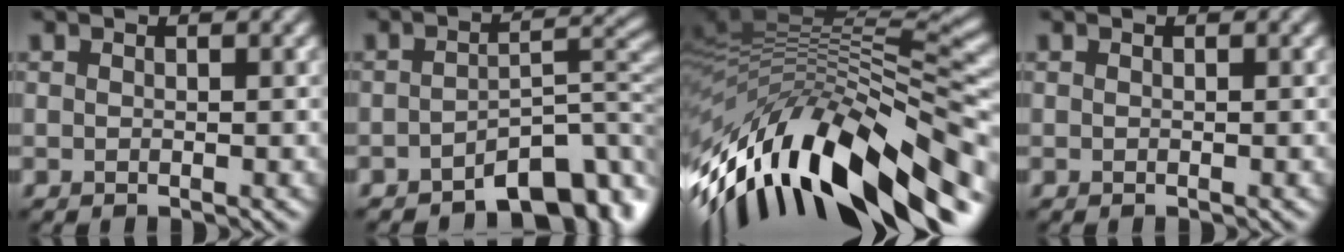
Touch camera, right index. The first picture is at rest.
{"total": 6.8, "force": [-4.4, 2.7, 4.5], "torque": [-0.040, 0.005, -0.071]}
{"total": 15.1, "force": [-6.1, 4.8, 12.9], "torque": [-0.230, 0.031, -0.107]}
{"total": 0.0}